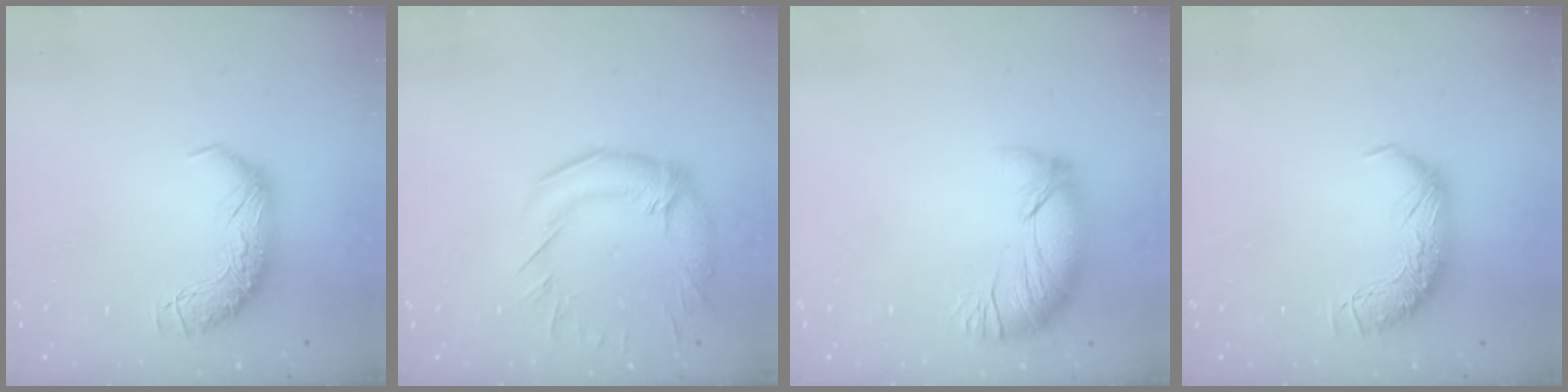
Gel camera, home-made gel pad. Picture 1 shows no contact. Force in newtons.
{"total": 3.0, "press": 2.0, "slide": 2.3}
{"total": 2.8, "press": 1.9, "slide": 2.0}
{"total": 0.0}